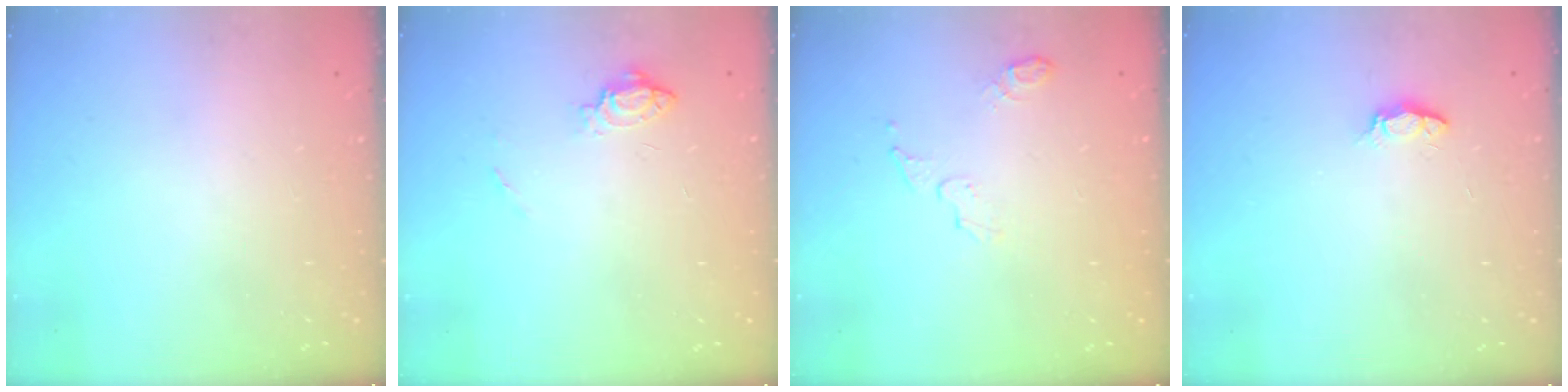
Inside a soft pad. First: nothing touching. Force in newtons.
{"total": 6.4, "press": 6.4, "slide": 0.7}
{"total": 5.3, "press": 5.3, "slide": 0.5}
{"total": 3.3, "press": 3.3, "slide": 0.4}